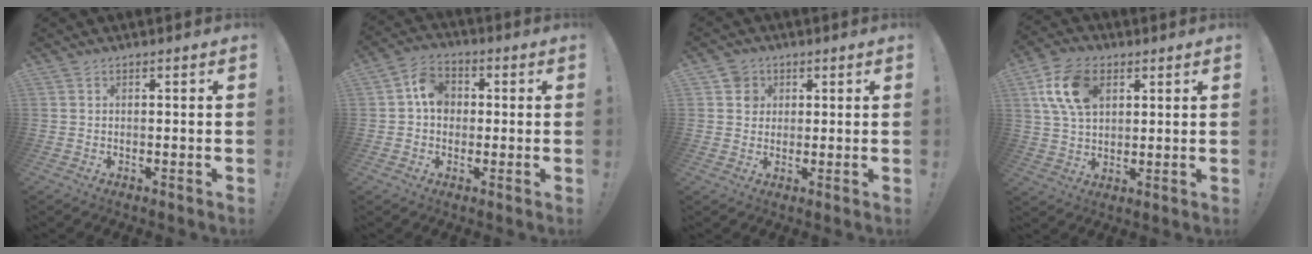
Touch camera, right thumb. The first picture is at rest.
{"total": 7.9, "force": [1.0, 6.5, 4.5], "torque": [-0.071, 0.017, 0.021]}
{"total": 4.6, "force": [1.5, 4.3, 1.0], "torque": [-0.013, 0.002, 0.026]}
{"total": 14.2, "force": [4.8, 9.3, 9.6], "torque": [-0.173, 0.005, 0.094]}